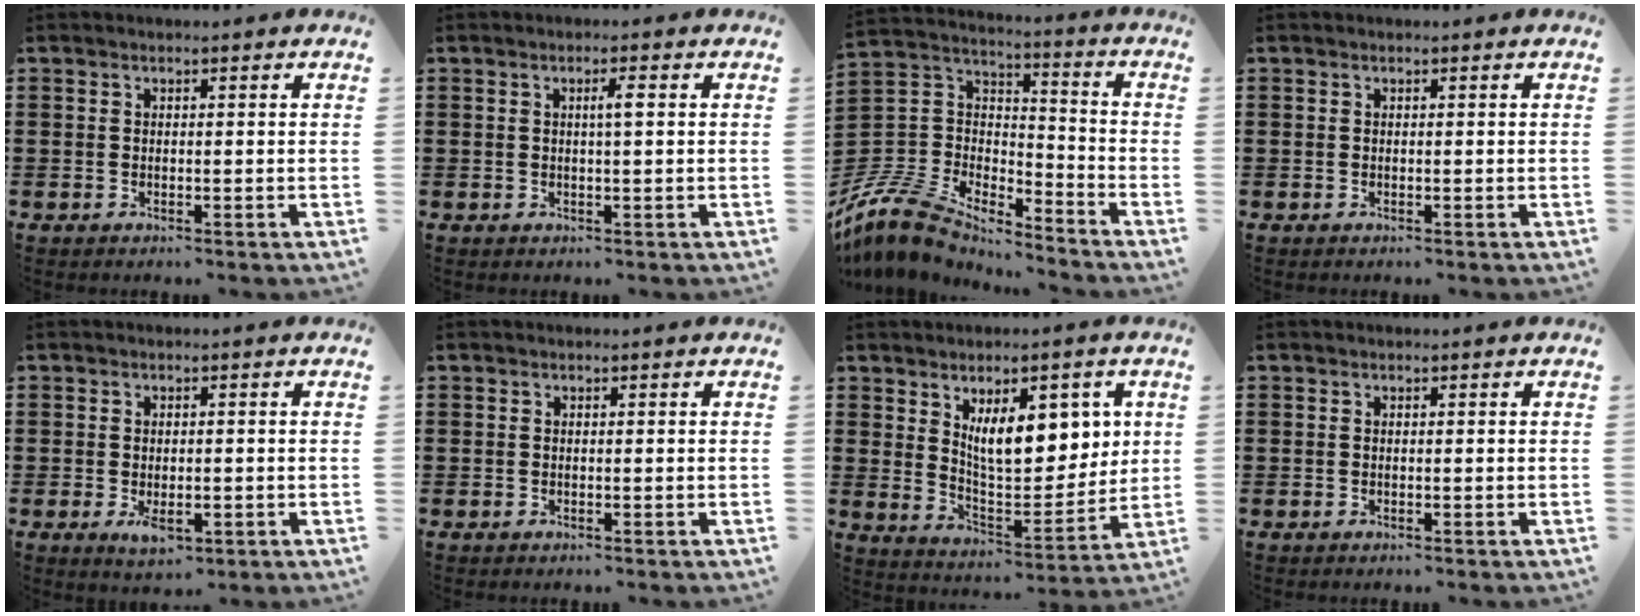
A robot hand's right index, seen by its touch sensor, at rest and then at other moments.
{"total": 1.9, "force": [0.4, 0.1, 1.9], "torque": [-0.036, 0.002, 0.004]}
{"total": 10.4, "force": [-9.6, 2.9, 2.7], "torque": [-0.091, 0.003, -0.201]}
{"total": 0.0}
{"total": 2.9, "force": [-0.9, 1.4, 2.4], "torque": [-0.050, -0.002, -0.017]}
{"total": 0.0}
{"total": 10.9, "force": [4.3, 5.0, 8.6], "torque": [-0.129, -0.012, 0.071]}
{"total": 0.0}